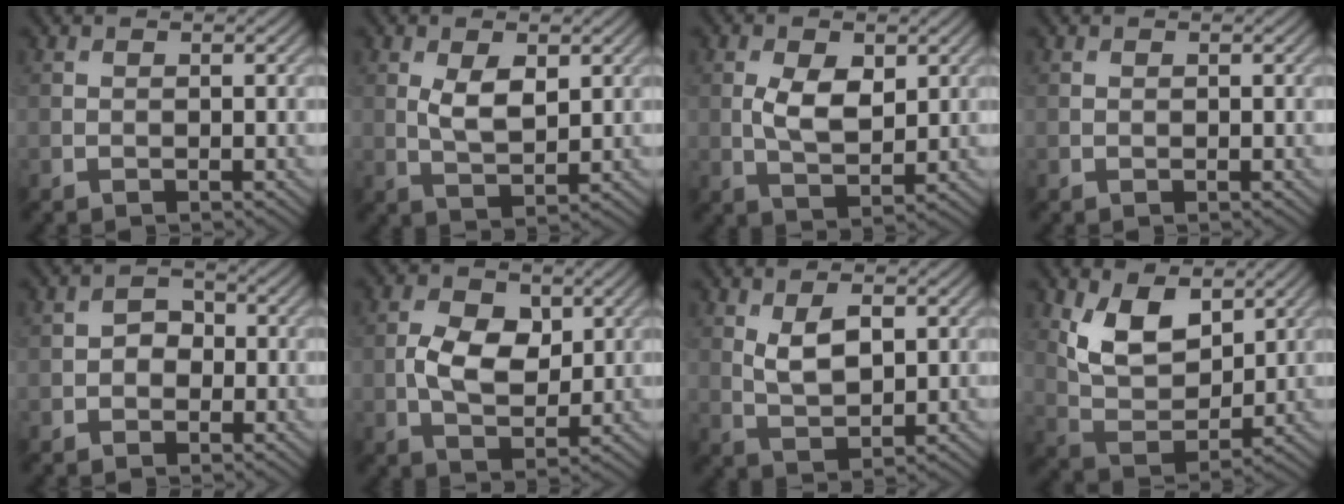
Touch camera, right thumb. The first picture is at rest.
{"total": 4.6, "force": [1.2, 2.2, 3.8], "torque": [-0.083, -0.005, 0.027]}
{"total": 5.4, "force": [1.0, 2.9, 4.5], "torque": [-0.092, -0.005, 0.023]}
{"total": 0.0}
{"total": 2.4, "force": [-0.5, 1.9, 1.3], "torque": [-0.020, 0.001, -0.015]}
{"total": 6.6, "force": [0.7, 4.1, 5.1], "torque": [-0.099, -0.001, 0.010]}
{"total": 5.2, "force": [1.6, 2.6, 4.3], "torque": [-0.088, -0.004, 0.034]}
{"total": 9.0, "force": [4.3, 5.1, 6.1], "torque": [-0.128, -0.014, 0.078]}